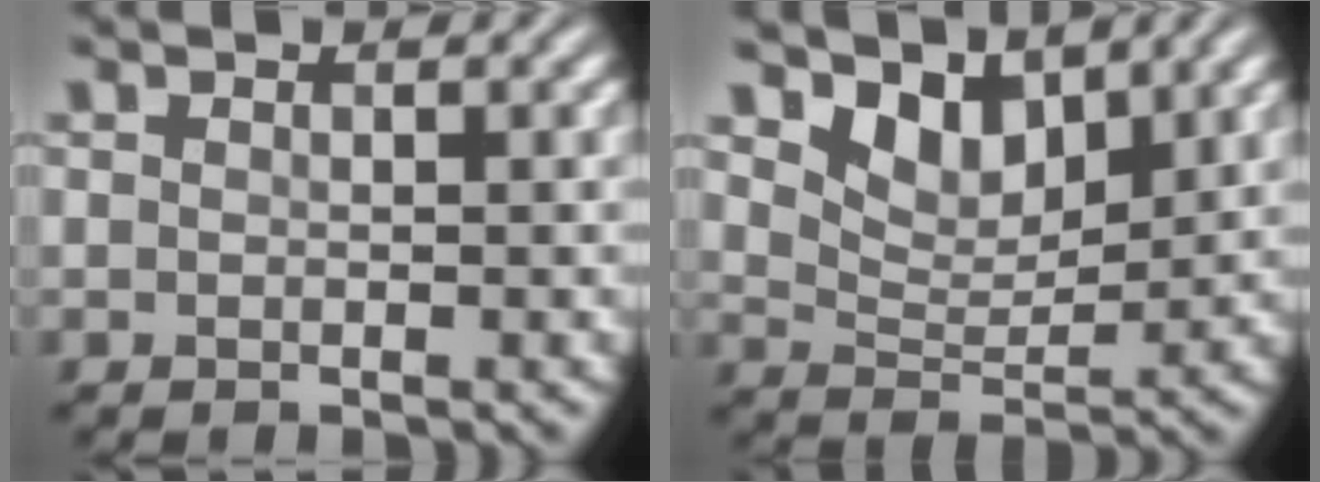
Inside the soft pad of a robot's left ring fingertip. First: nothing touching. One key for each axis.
{"total": 4.1, "fx": 3.2, "fy": 1.8, "fz": 1.7, "tx": -0.042, "ty": -0.008, "tz": 0.053}